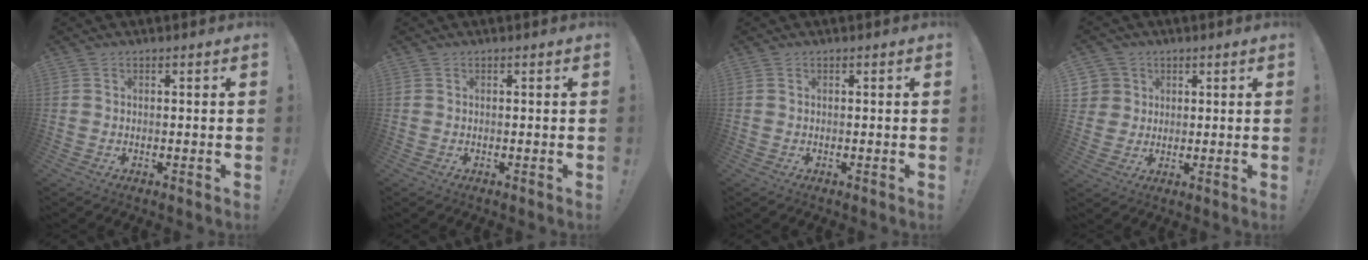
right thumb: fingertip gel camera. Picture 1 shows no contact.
{"total": 0.0}
{"total": 0.0}
{"total": 5.2, "force": [1.9, 4.8, 0.4], "torque": [-0.007, -0.010, 0.039]}